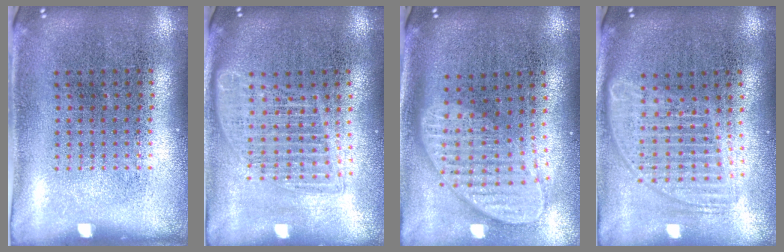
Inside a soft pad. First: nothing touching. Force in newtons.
{"total": 1.7, "press": 1.5, "slide": 0.8}
{"total": 2.0, "press": 1.6, "slide": 1.2}
{"total": 1.8, "press": 1.5, "slide": 0.9}